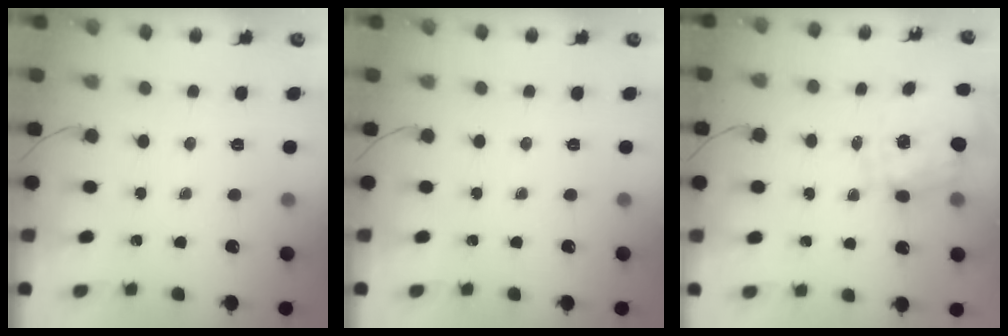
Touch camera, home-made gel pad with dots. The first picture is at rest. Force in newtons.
{"total": 0.0}
{"total": 2.3, "press": 2.1, "slide": 1.1}